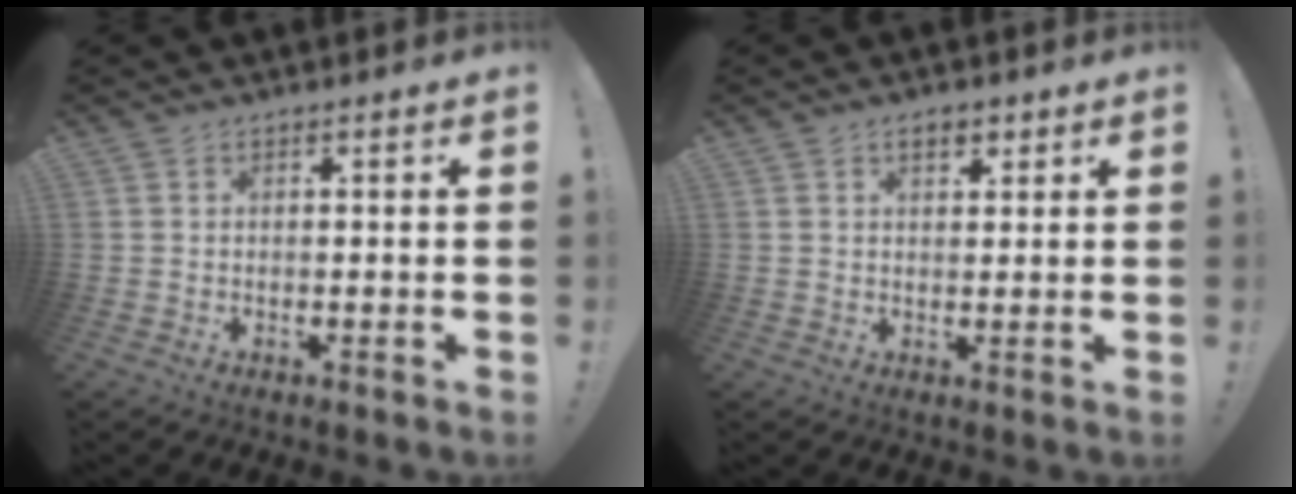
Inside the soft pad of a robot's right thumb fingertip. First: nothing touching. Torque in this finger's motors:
{"motor_torque": [0.12, 0.05, 0.04, -0.03, 0.00]}